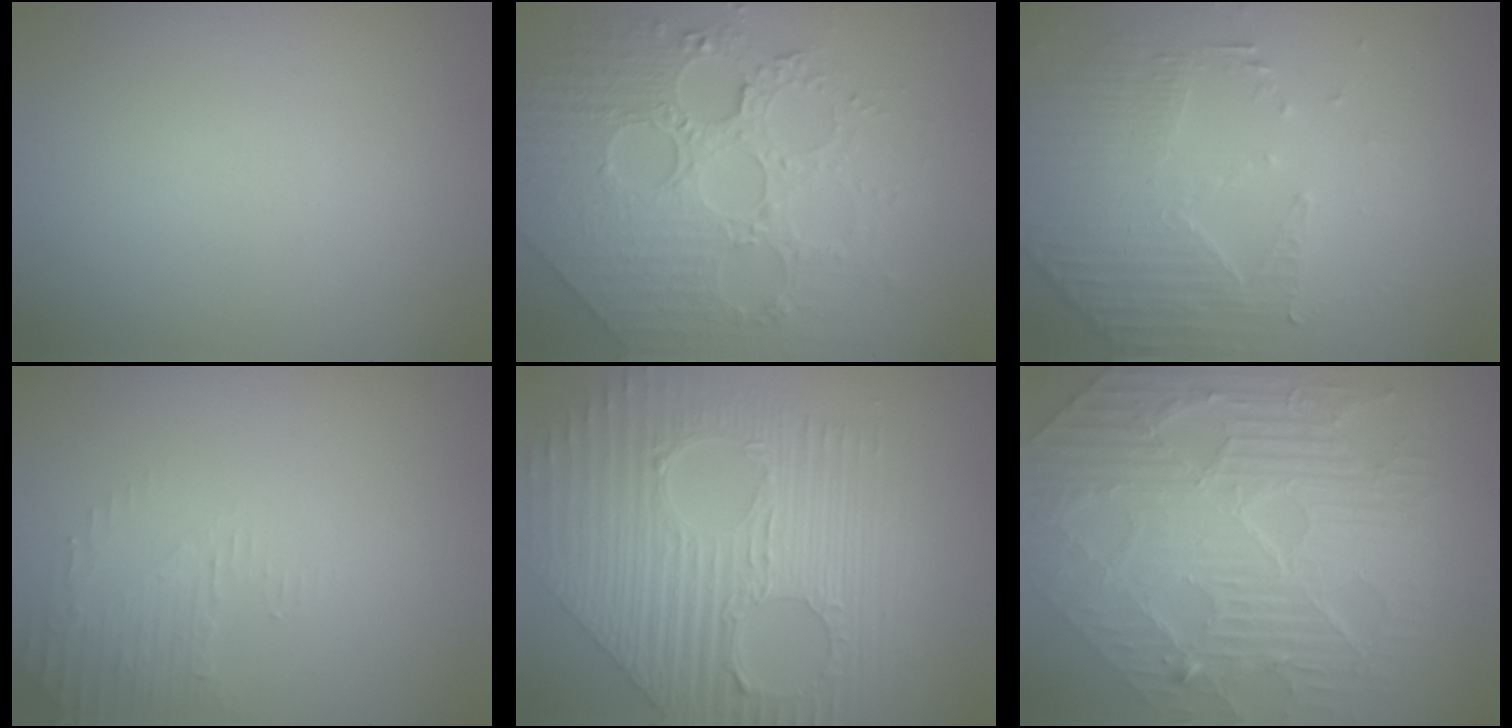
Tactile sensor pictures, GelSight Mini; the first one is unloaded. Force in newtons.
{"total": 7.9, "press": 6.0, "slide": 5.1}
{"total": 4.8, "press": 3.6, "slide": 3.2}
{"total": 1.9, "press": 1.8, "slide": 0.4}
{"total": 9.8, "press": 6.8, "slide": 7.1}
{"total": 11.4, "press": 7.5, "slide": 8.5}